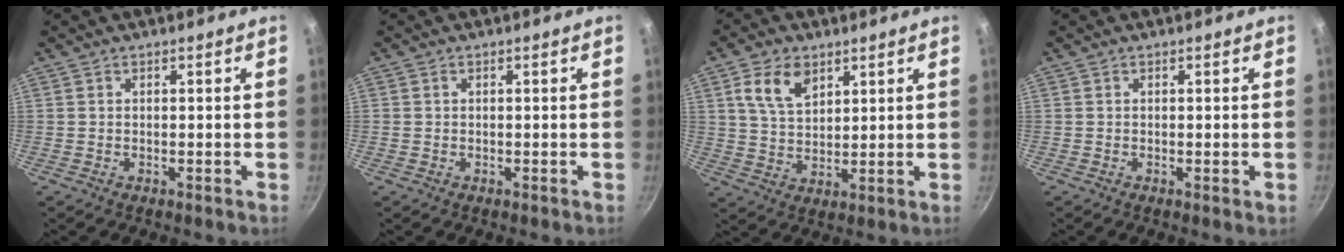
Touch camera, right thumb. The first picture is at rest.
{"total": 0.0}
{"total": 8.3, "force": [4.0, 5.2, 5.1], "torque": [-0.078, -0.015, 0.079]}
{"total": 0.6, "force": [-0.1, 0.0, 0.6], "torque": [-0.009, -0.002, -0.004]}